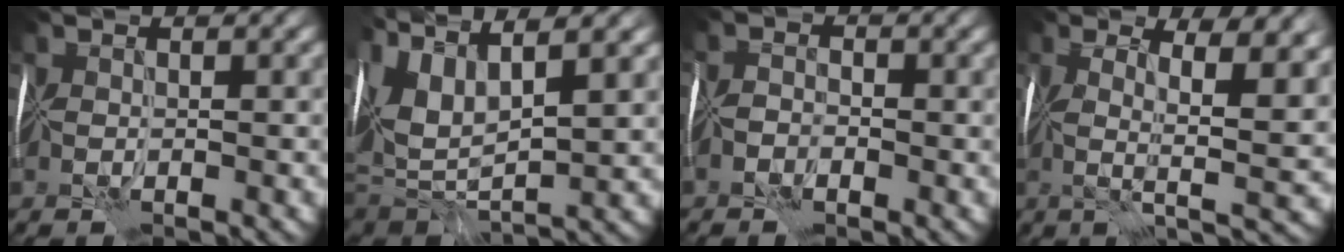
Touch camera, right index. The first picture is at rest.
{"total": 9.2, "force": [3.8, 3.4, 7.7], "torque": [-0.186, 0.006, 0.075]}
{"total": 0.9, "force": [-0.9, 0.3, 0.2], "torque": [-0.004, 0.009, -0.023]}
{"total": 9.9, "force": [2.0, 2.5, 9.4], "torque": [-0.135, 0.001, 0.033]}